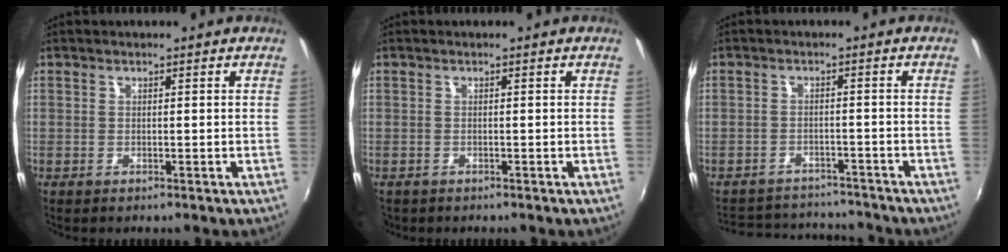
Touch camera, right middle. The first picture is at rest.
{"total": 1.0, "force": [-0.7, 0.7, 0.2], "torque": [-0.009, -0.003, -0.011]}
{"total": 10.9, "force": [-9.9, 4.0, 2.4], "torque": [-0.067, 0.027, -0.137]}